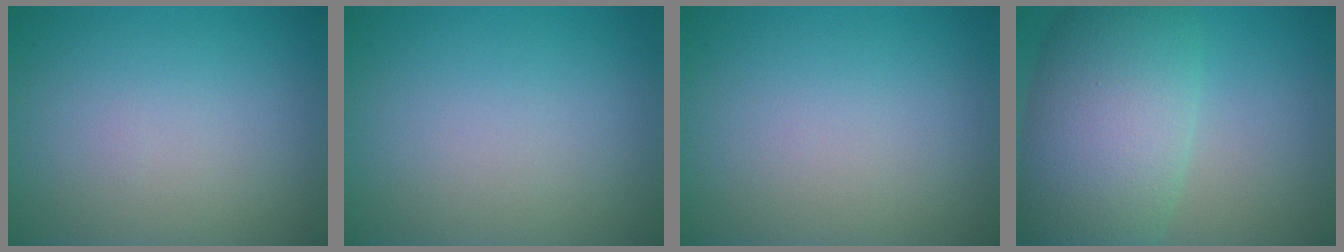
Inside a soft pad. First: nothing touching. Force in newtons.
{"total": 0.0}
{"total": 0.0}
{"total": 10.7, "press": 10.7, "slide": 0.2}